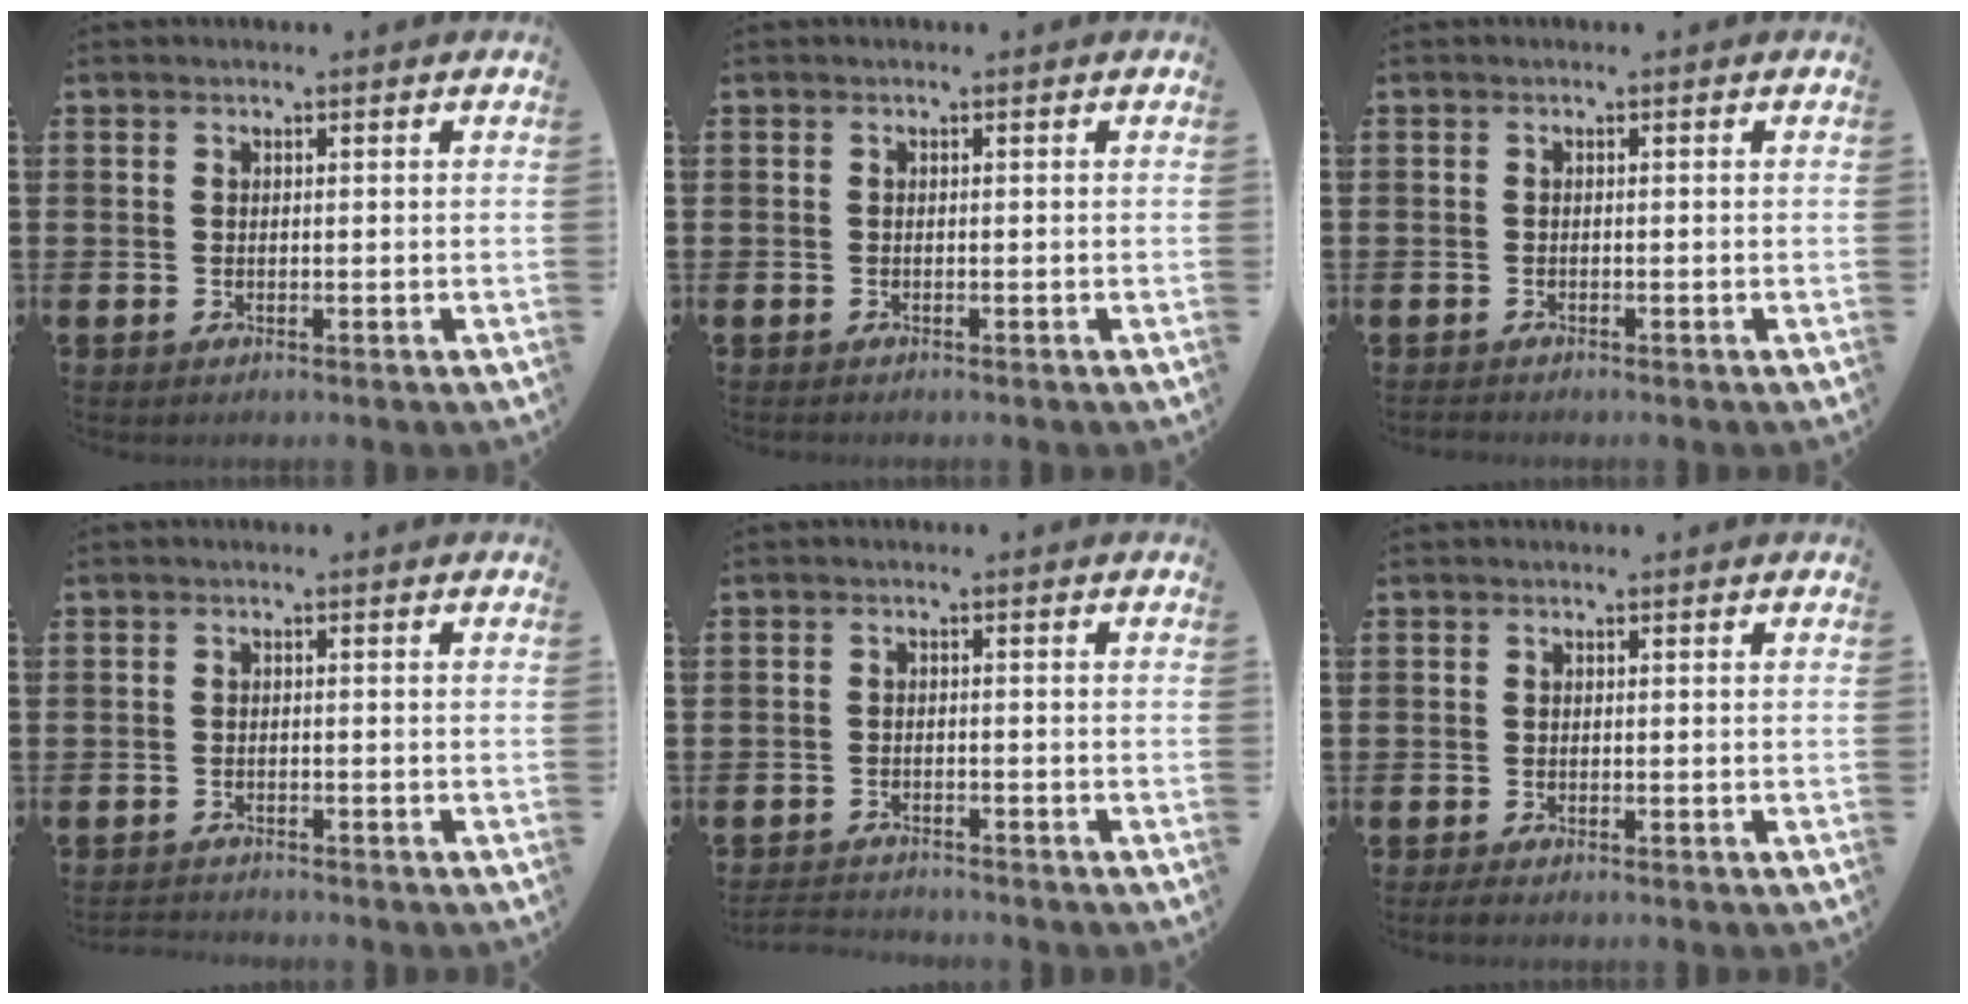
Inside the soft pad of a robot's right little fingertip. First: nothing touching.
{"total": 0.0}
{"total": 0.0}
{"total": 1.1, "force": [-1.1, 0.0, -0.1], "torque": [-0.002, 0.000, -0.023]}
{"total": 2.1, "force": [-2.1, 0.1, 0.1], "torque": [-0.004, 0.002, -0.045]}
{"total": 0.8, "force": [-0.5, 0.2, 0.5], "torque": [-0.011, -0.001, -0.010]}